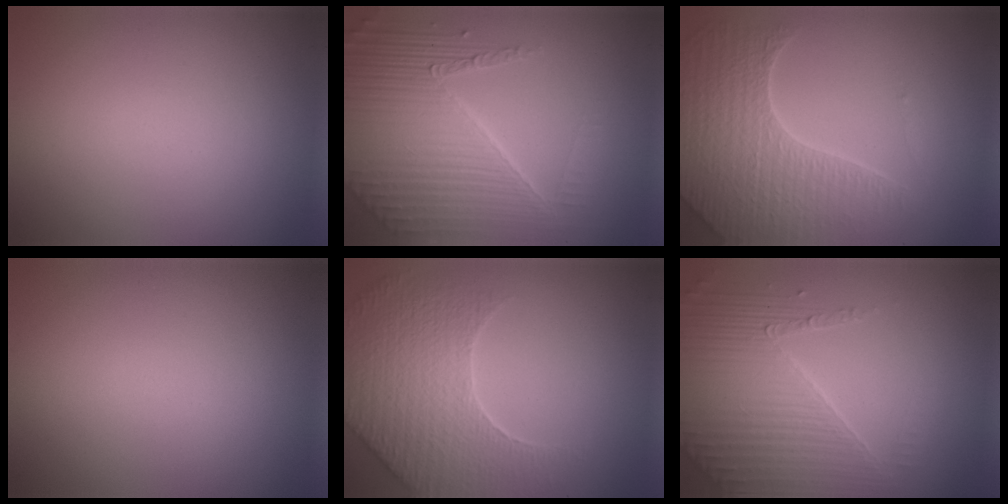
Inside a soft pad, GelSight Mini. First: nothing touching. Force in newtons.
{"total": 8.6, "press": 5.7, "slide": 6.5}
{"total": 7.3, "press": 5.3, "slide": 5.0}
{"total": 0.0}
{"total": 7.0, "press": 5.5, "slide": 4.3}
{"total": 4.3, "press": 4.0, "slide": 1.6}